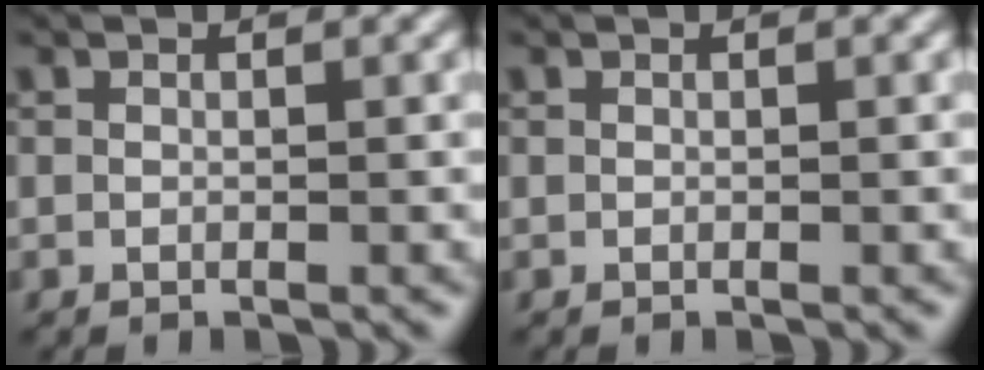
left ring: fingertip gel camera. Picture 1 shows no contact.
{"total": 0.0}